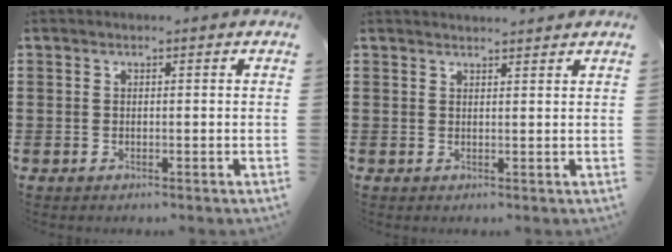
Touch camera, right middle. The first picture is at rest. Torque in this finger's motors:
{"motor_torque": [-0.05, 0.07, -0.02, 0.00]}